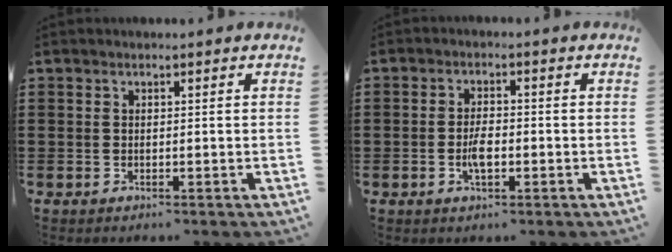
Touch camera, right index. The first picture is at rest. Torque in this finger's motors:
{"motor_torque": [1.09, 1.05, 0.13, 0.11]}